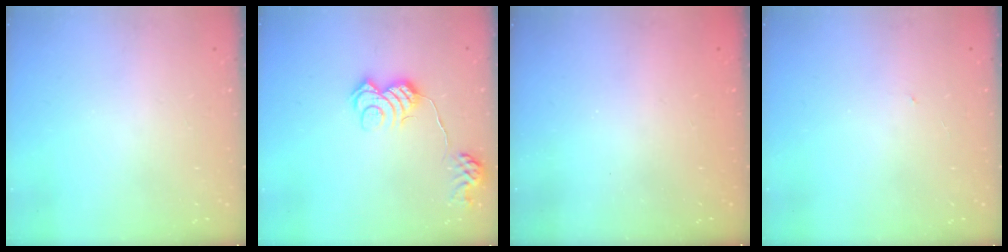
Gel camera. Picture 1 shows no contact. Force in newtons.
{"total": 13.0, "press": 13.0, "slide": 0.4}
{"total": 2.3, "press": 2.2, "slide": 0.7}
{"total": 0.6, "press": 0.6, "slide": 0.1}